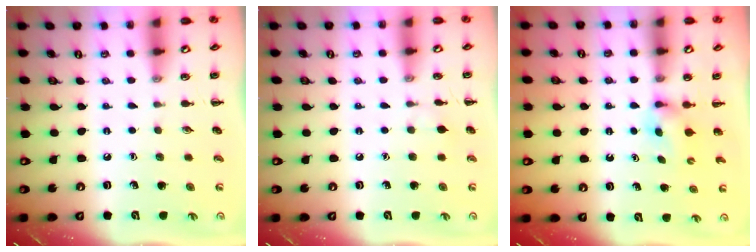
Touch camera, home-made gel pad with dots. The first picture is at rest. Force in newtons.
{"total": 4.7, "press": 4.4, "slide": 1.6}
{"total": 2.9, "press": 2.8, "slide": 1.0}